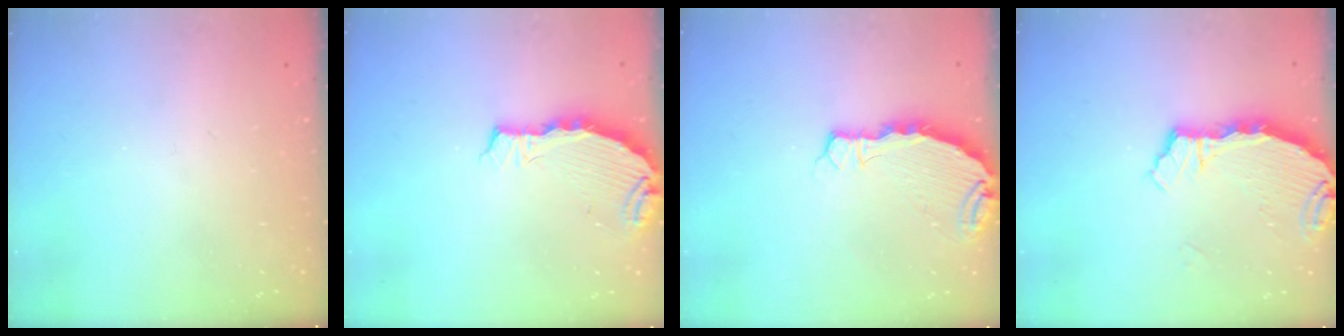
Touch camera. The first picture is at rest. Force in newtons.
{"total": 4.7, "press": 4.6, "slide": 0.2}
{"total": 5.6, "press": 5.6, "slide": 0.2}
{"total": 4.0, "press": 4.0, "slide": 0.2}